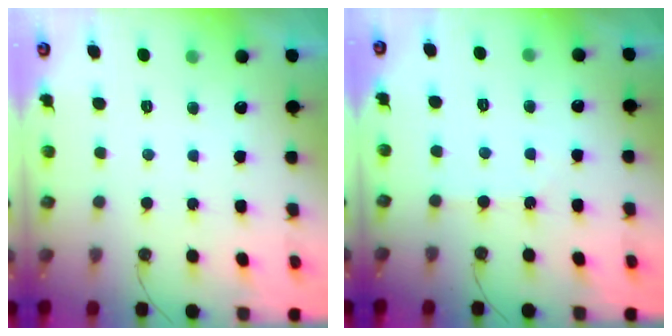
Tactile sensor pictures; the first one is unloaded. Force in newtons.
{"total": 2.9, "press": 2.8, "slide": 0.5}